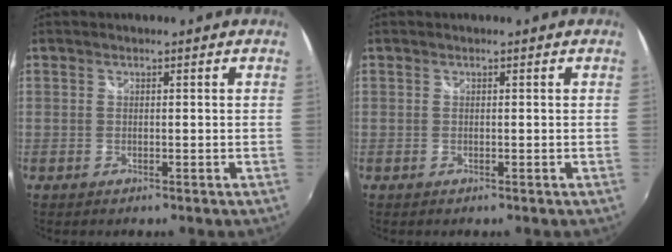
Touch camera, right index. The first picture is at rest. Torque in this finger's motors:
{"motor_torque": [0.04, 0.04, -0.02, 0.00]}